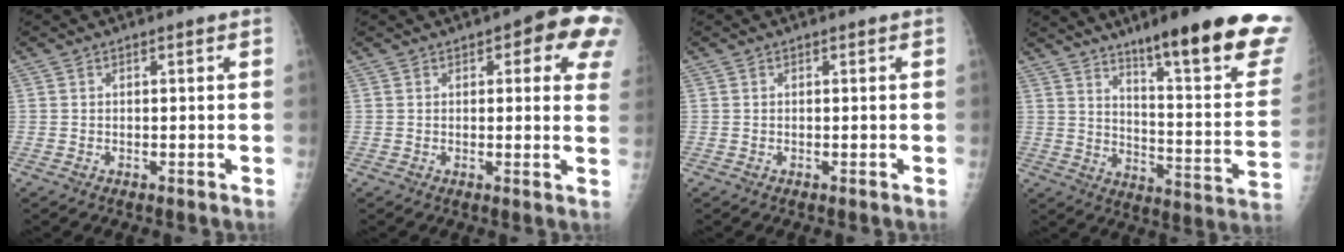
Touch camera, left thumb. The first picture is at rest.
{"total": 11.1, "force": [4.9, 4.2, 9.0], "torque": [-0.058, -0.008, 0.045]}
{"total": 0.0}
{"total": 24.6, "force": [16.1, 3.2, 18.3], "torque": [-0.228, -0.076, 0.234]}